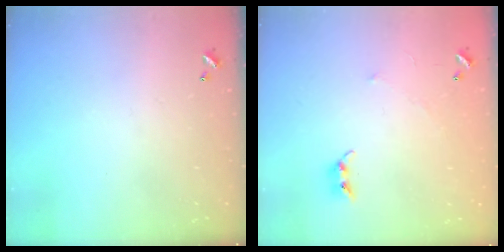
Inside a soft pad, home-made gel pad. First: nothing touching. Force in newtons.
{"total": 5.4, "press": 5.4, "slide": 0.7}